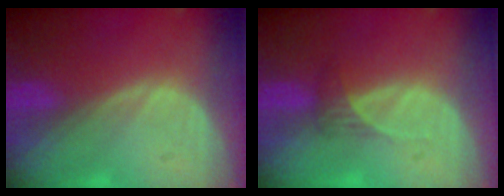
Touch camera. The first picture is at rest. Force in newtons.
{"total": 1.8, "press": 1.6, "slide": 0.8}